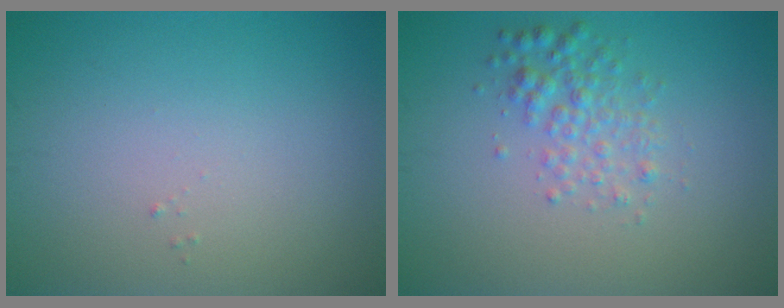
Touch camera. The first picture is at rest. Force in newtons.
{"total": 2.5, "press": 2.5, "slide": 0.0}